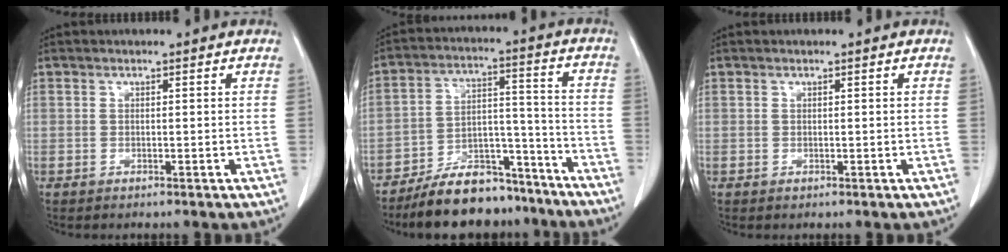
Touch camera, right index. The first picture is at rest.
{"total": 13.1, "force": [-11.2, 5.2, 4.5], "torque": [-0.059, 0.044, -0.182]}
{"total": 0.0}